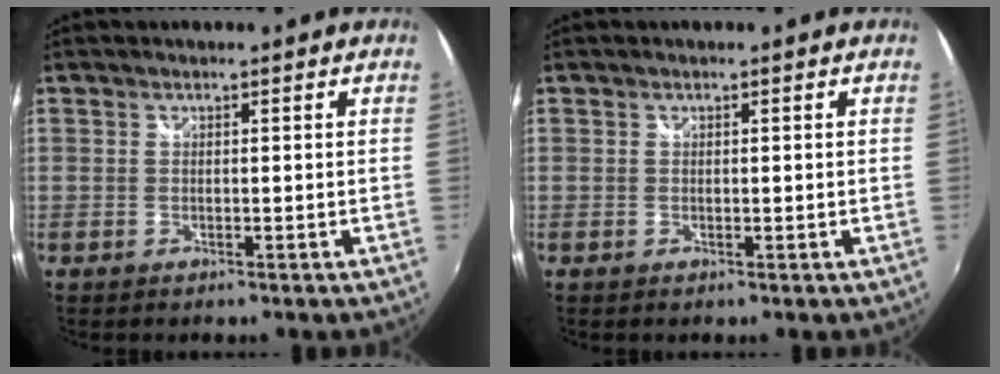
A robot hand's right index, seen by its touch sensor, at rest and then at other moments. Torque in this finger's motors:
{"motor_torque": [-0.17, 0.43, -0.02, 0.00]}